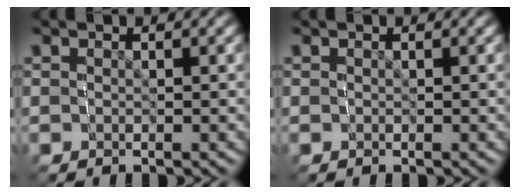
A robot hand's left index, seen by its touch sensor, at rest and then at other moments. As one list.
[{"total": 0.0}]